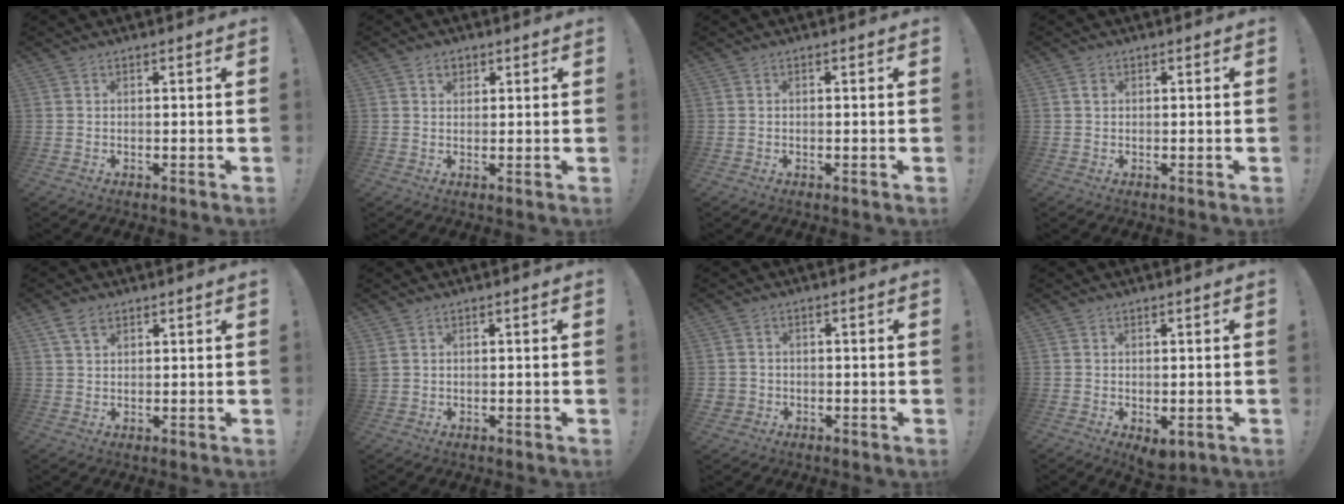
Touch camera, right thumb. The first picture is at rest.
{"total": 3.0, "force": [1.5, 2.2, 1.3], "torque": [-0.013, -0.001, 0.026]}
{"total": 0.0}
{"total": 0.9, "force": [0.3, 0.8, 0.4], "torque": [0.007, -0.002, 0.002]}
{"total": 4.4, "force": [2.8, 2.1, 2.6], "torque": [-0.042, -0.007, 0.051]}
{"total": 1.9, "force": [0.9, 1.3, 1.2], "torque": [-0.029, 0.005, 0.019]}
{"total": 2.2, "force": [-0.3, 2.1, 0.8], "torque": [-0.008, 0.000, -0.005]}
{"total": 2.7, "force": [-0.4, 1.5, 2.2], "torque": [-0.029, 0.005, -0.001]}